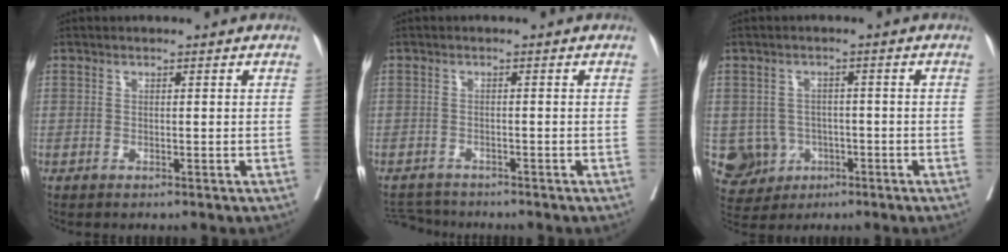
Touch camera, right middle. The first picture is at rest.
{"total": 3.5, "force": [-3.5, 0.7, -0.1], "torque": [0.004, -0.013, -0.060]}
{"total": 6.6, "force": [-1.6, 6.3, 1.2], "torque": [-0.029, 0.005, -0.017]}